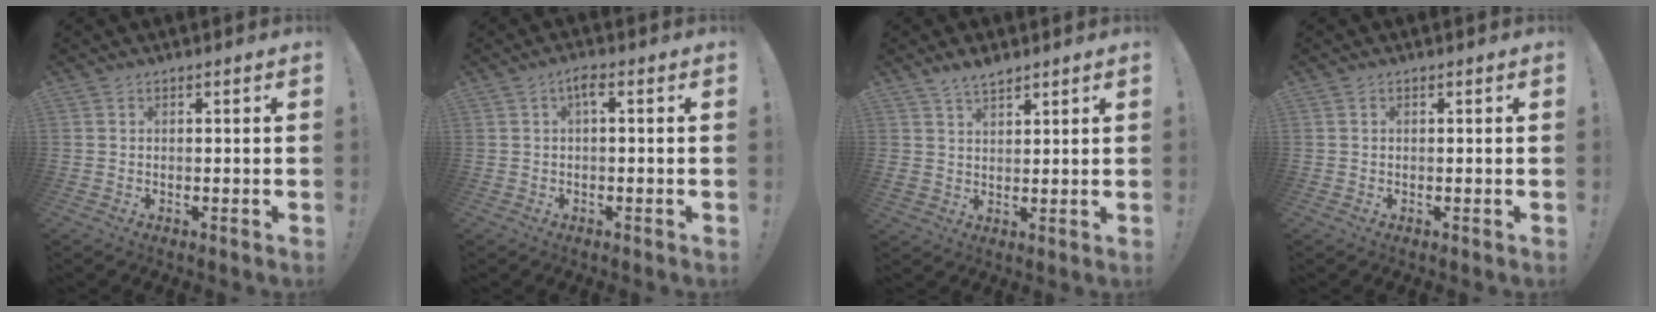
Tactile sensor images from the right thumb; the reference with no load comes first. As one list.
[{"total": 3.0, "force": [0.4, 0.6, 2.9], "torque": [-0.057, 0.007, 0.003]}, {"total": 5.5, "force": [4.3, 2.9, 1.9], "torque": [-0.033, -0.021, 0.080]}, {"total": 0.0}]